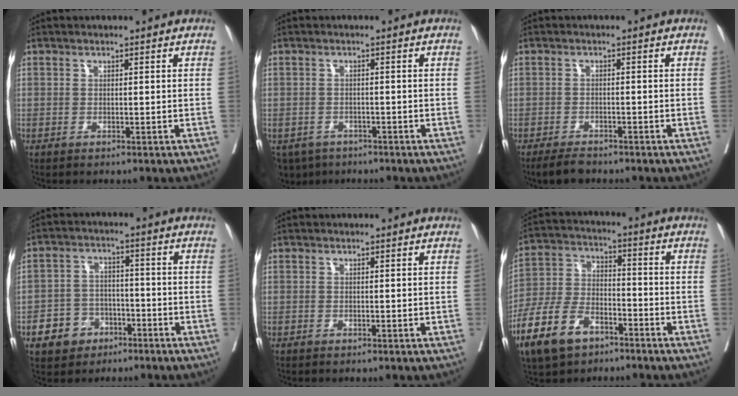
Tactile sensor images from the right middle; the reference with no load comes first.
{"total": 5.3, "force": [-3.9, 3.4, 1.0], "torque": [-0.015, -0.003, -0.061]}
{"total": 3.2, "force": [-2.7, 0.9, 1.3], "torque": [-0.025, -0.004, -0.046]}
{"total": 6.4, "force": [-3.4, 5.1, 1.7], "torque": [-0.035, 0.015, -0.051]}
{"total": 0.0}
{"total": 11.6, "force": [-7.0, 6.2, 6.8], "torque": [-0.157, -0.003, -0.135]}